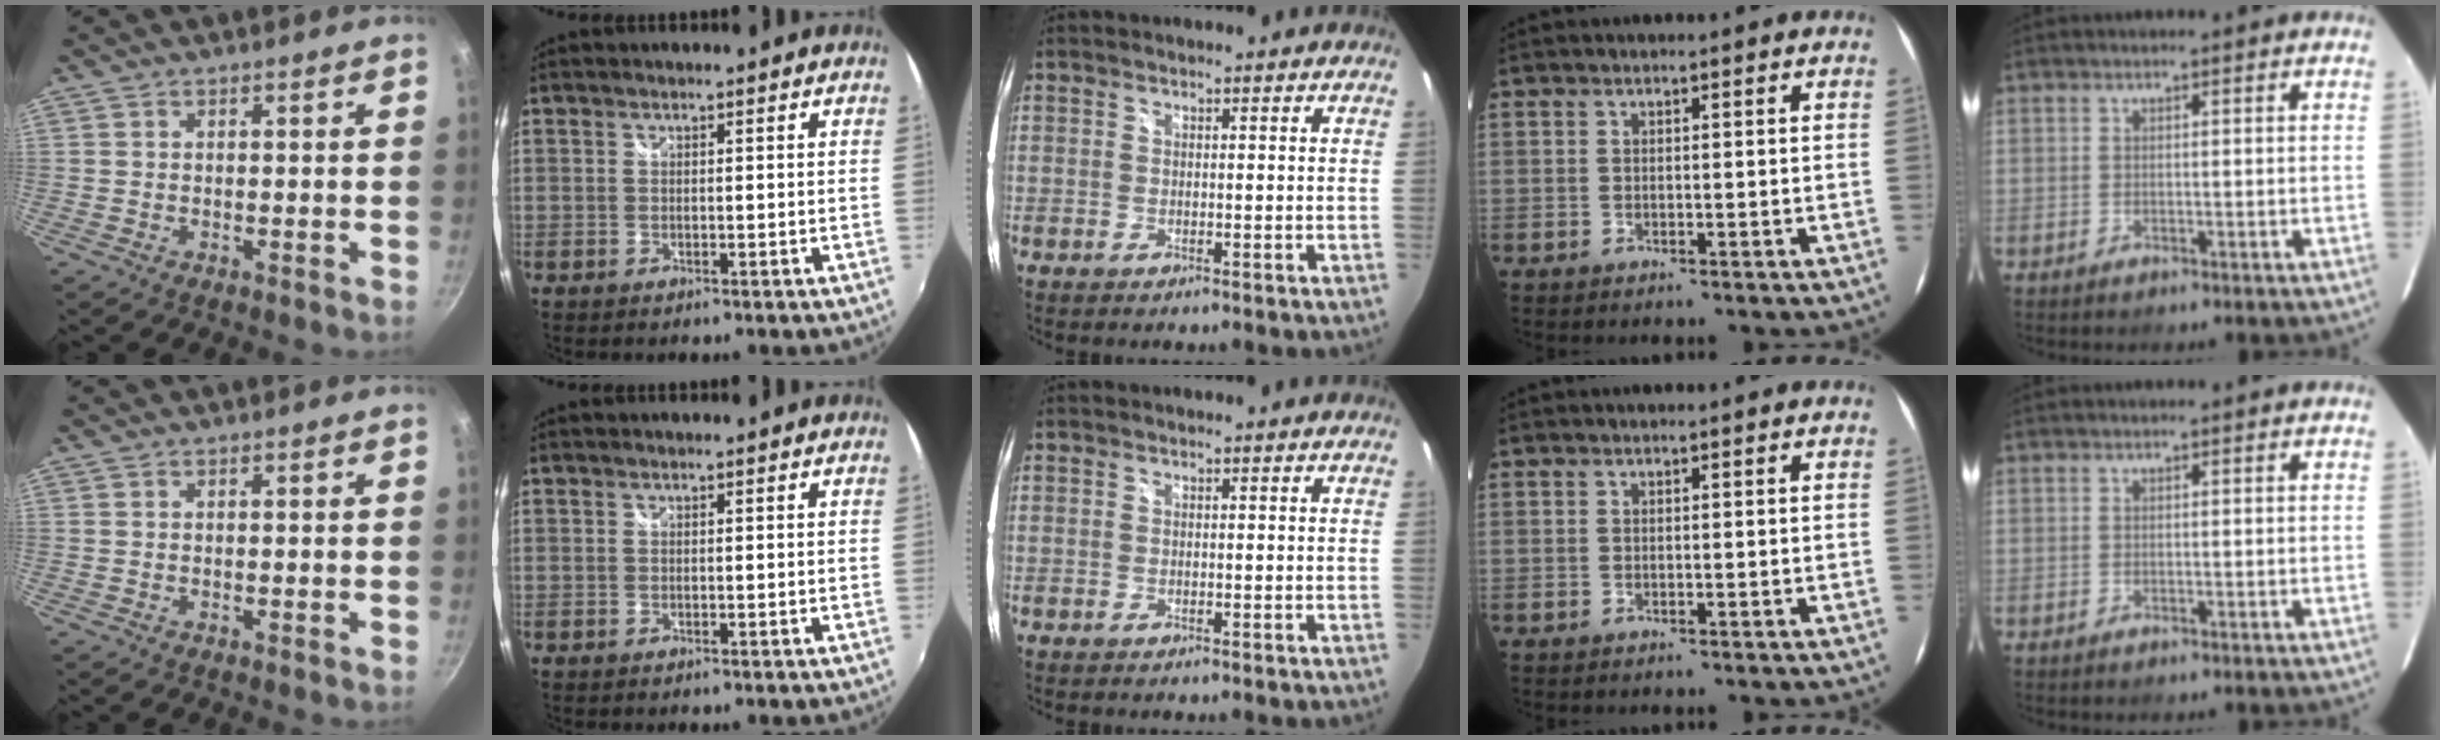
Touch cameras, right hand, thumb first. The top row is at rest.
{}